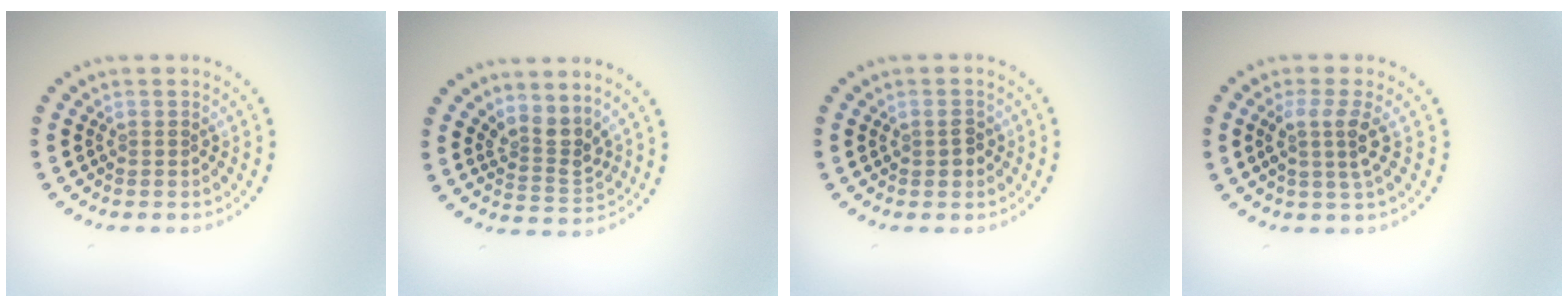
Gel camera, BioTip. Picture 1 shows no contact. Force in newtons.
{"total": 2.7, "press": 2.0, "slide": 1.9}
{"total": 1.5, "press": 1.5, "slide": 0.1}
{"total": 2.6, "press": 2.0, "slide": 1.7}